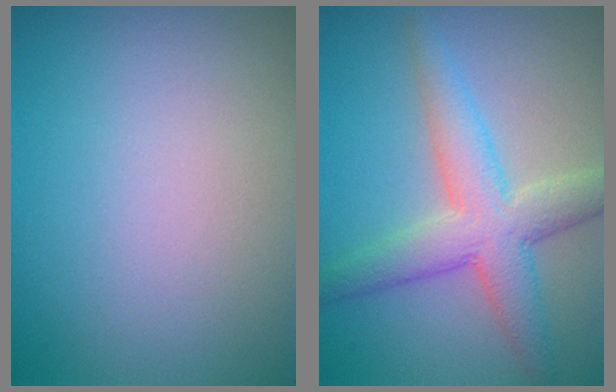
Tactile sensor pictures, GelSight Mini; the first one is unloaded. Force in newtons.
{"total": 5.4, "press": 5.4, "slide": 0.2}